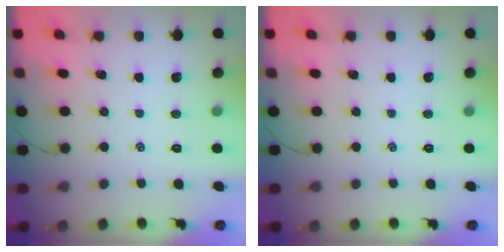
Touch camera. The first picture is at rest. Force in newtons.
{"total": 0.0}